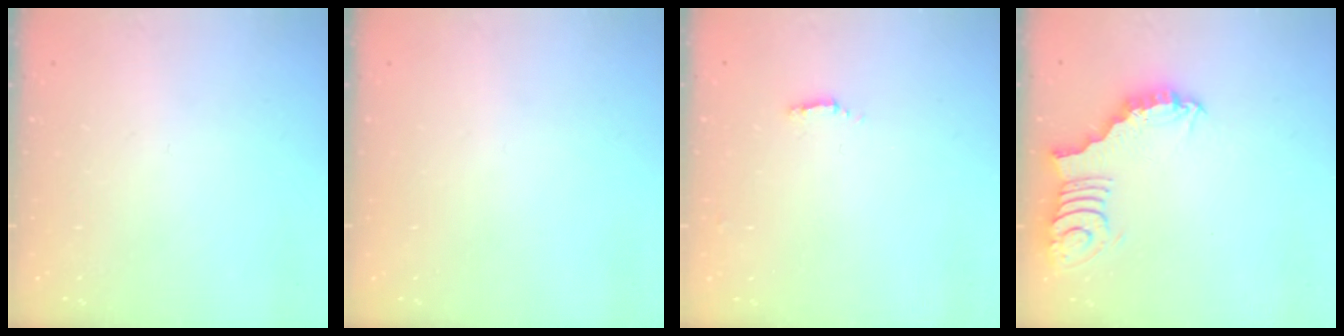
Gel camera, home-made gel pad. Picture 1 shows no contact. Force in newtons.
{"total": 0.0}
{"total": 2.0, "press": 2.0, "slide": 0.4}
{"total": 2.9, "press": 2.9, "slide": 0.4}